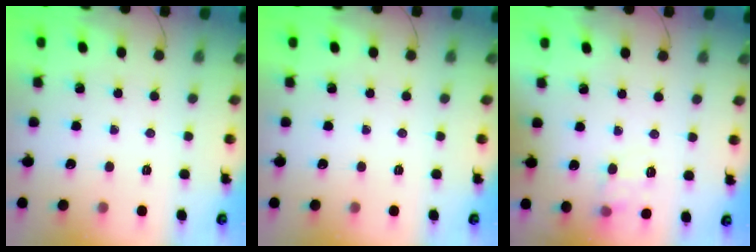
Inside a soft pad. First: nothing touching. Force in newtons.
{"total": 0.0}
{"total": 8.0, "press": 7.8, "slide": 1.9}